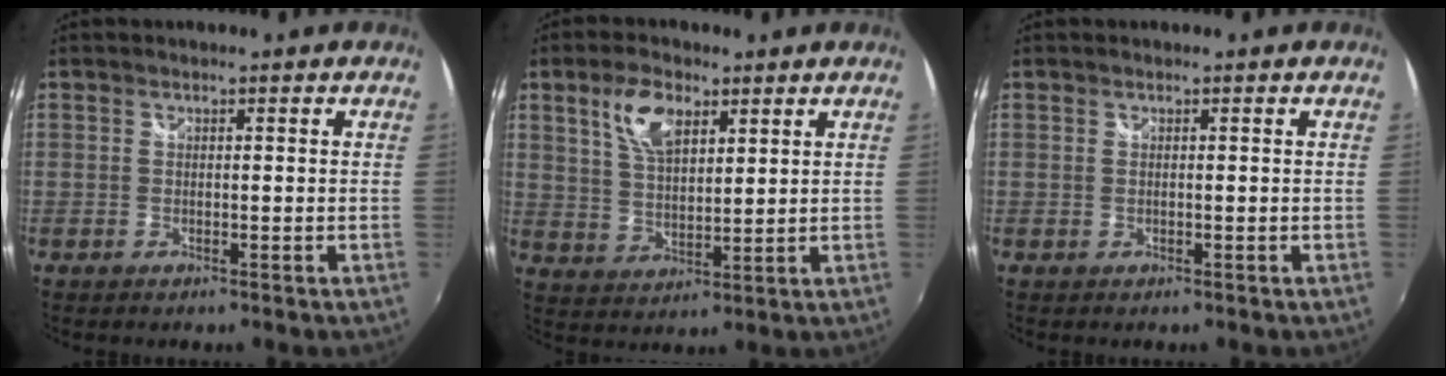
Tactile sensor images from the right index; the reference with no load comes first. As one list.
[{"total": 8.1, "force": [4.2, 4.0, 5.7], "torque": [-0.110, 0.012, 0.081]}, {"total": 0.0}]